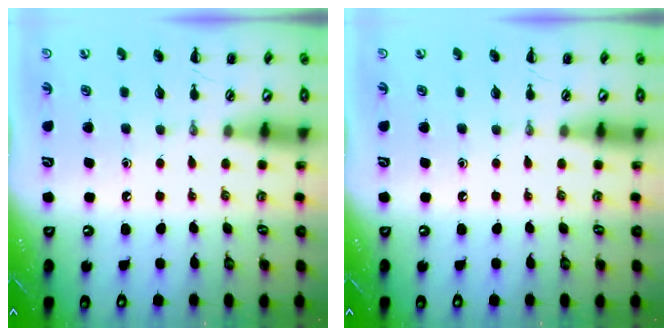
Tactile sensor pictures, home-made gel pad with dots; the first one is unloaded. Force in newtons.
{"total": 0.0}